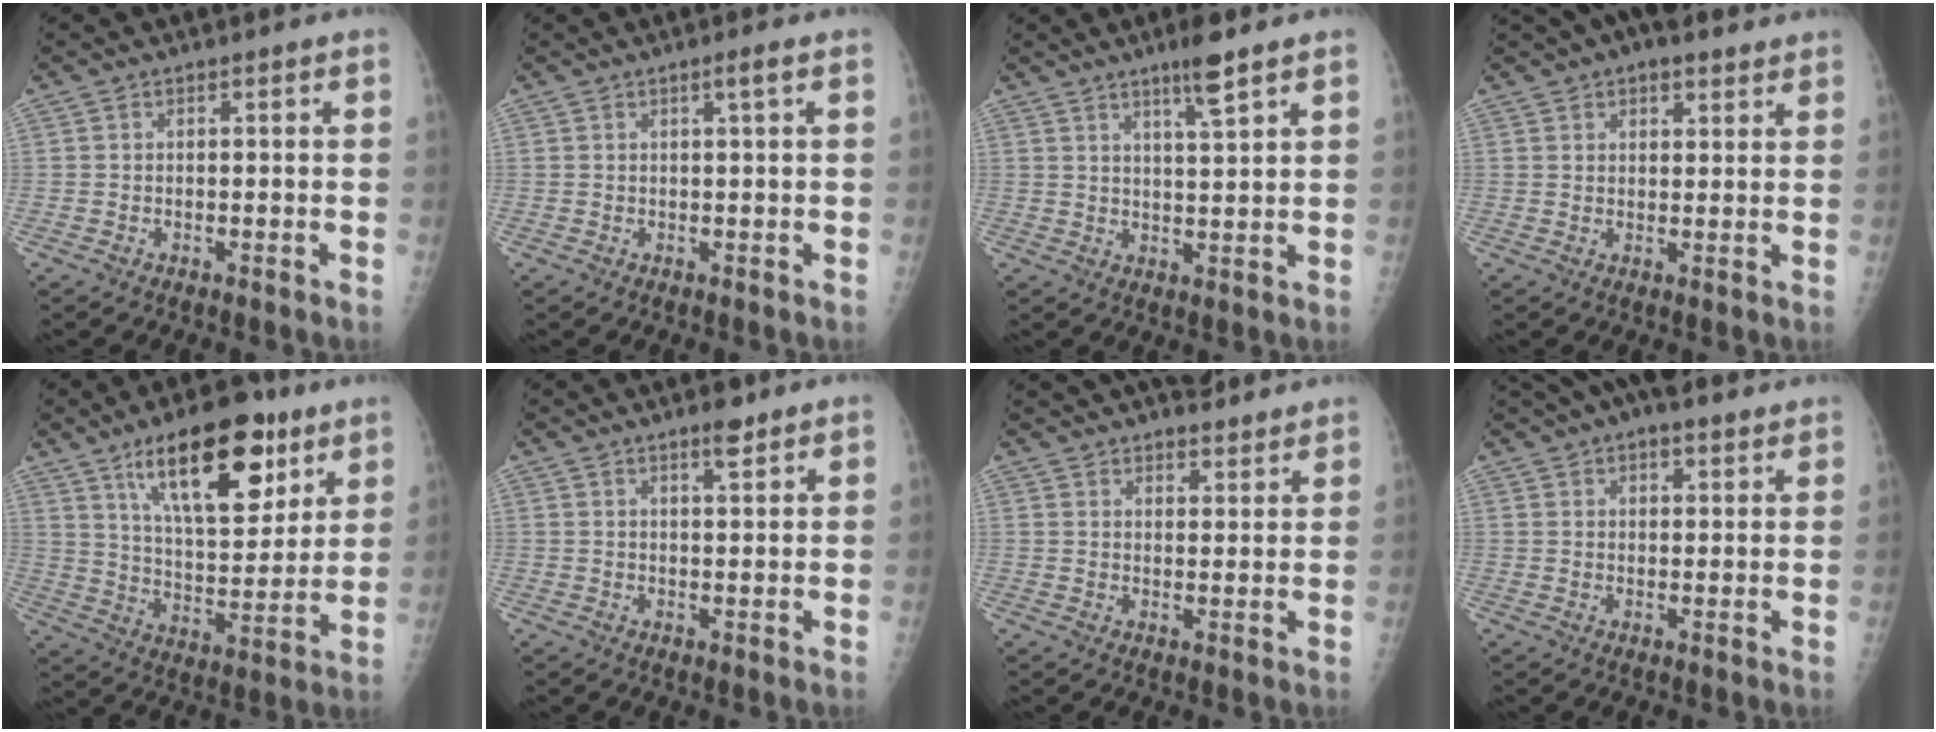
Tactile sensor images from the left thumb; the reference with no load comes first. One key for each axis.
{"total": 1.6, "fx": 0.7, "fy": -0.3, "fz": 1.4, "tx": -0.027, "ty": -0.003, "tz": 0.012}
{"total": 5.8, "fx": 3.9, "fy": 0.3, "fz": 4.3, "tx": -0.071, "ty": -0.025, "tz": 0.068}
{"total": 7.8, "fx": 5.0, "fy": 3.9, "fz": 4.5, "tx": -0.049, "ty": -0.003, "tz": 0.077}
{"total": 20.7, "fx": 11.6, "fy": 8.5, "fz": 14.9, "tx": -0.190, "ty": -0.053, "tz": 0.194}
{"total": 3.5, "fx": 2.5, "fy": 0.9, "fz": 2.2, "tx": -0.028, "ty": -0.017, "tz": 0.038}
{"total": 9.7, "fx": 8.1, "fy": 3.2, "fz": 4.2, "tx": -0.031, "ty": -0.017, "tz": 0.119}
{"total": 10.2, "fx": 6.8, "fy": 4.6, "fz": 6.0, "tx": -0.072, "ty": 0.001, "tz": 0.106}